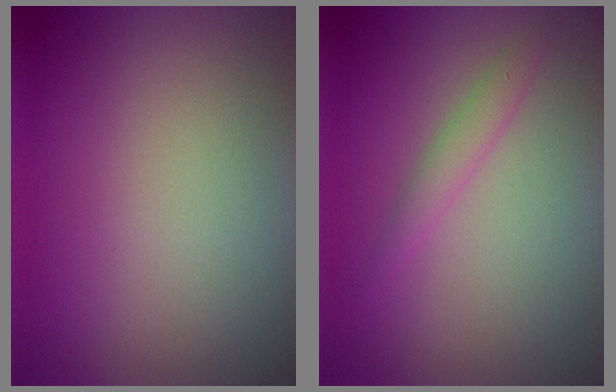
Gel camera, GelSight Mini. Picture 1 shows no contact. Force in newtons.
{"total": 1.5, "press": 1.4, "slide": 0.1}